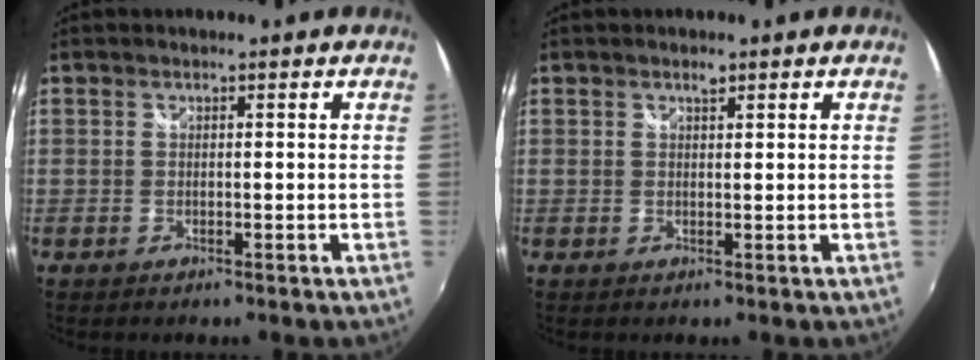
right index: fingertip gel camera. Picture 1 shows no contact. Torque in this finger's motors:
{"motor_torque": [0.13, 0.08, -0.01, 0.00]}